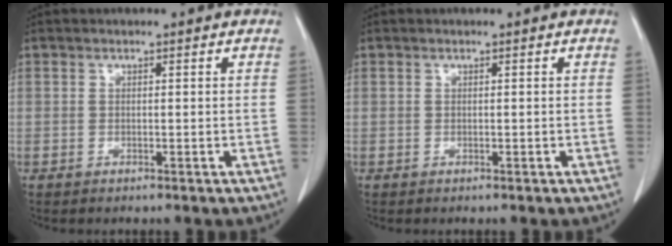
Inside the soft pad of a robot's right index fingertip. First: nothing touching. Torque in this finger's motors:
{"motor_torque": [0.00, 0.00, 0.02, 0.00]}